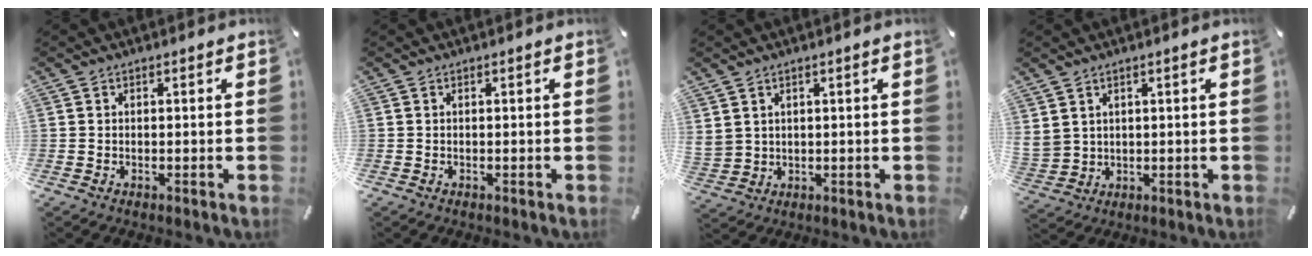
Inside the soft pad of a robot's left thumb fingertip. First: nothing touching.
{"total": 0.0}
{"total": 3.1, "force": [2.0, 2.3, 0.5], "torque": [-0.016, -0.007, 0.038]}
{"total": 3.6, "force": [2.3, 2.7, 0.6], "torque": [-0.028, -0.012, 0.042]}